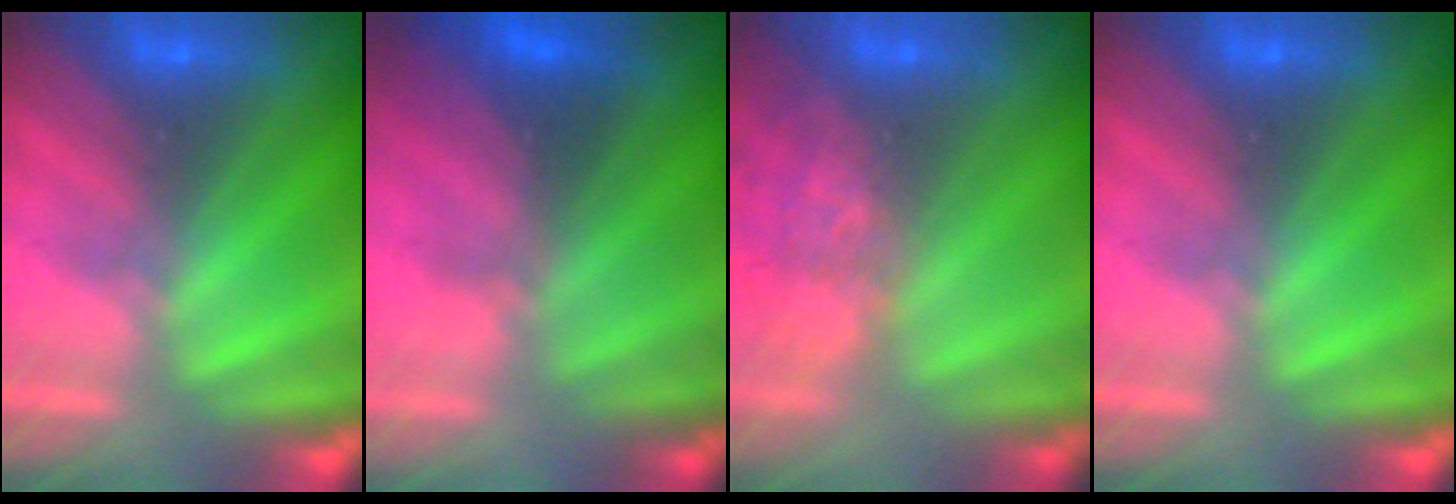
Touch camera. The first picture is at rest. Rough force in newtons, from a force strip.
{"total": 2.2}
{"total": 7.9}
{"total": 0.0}